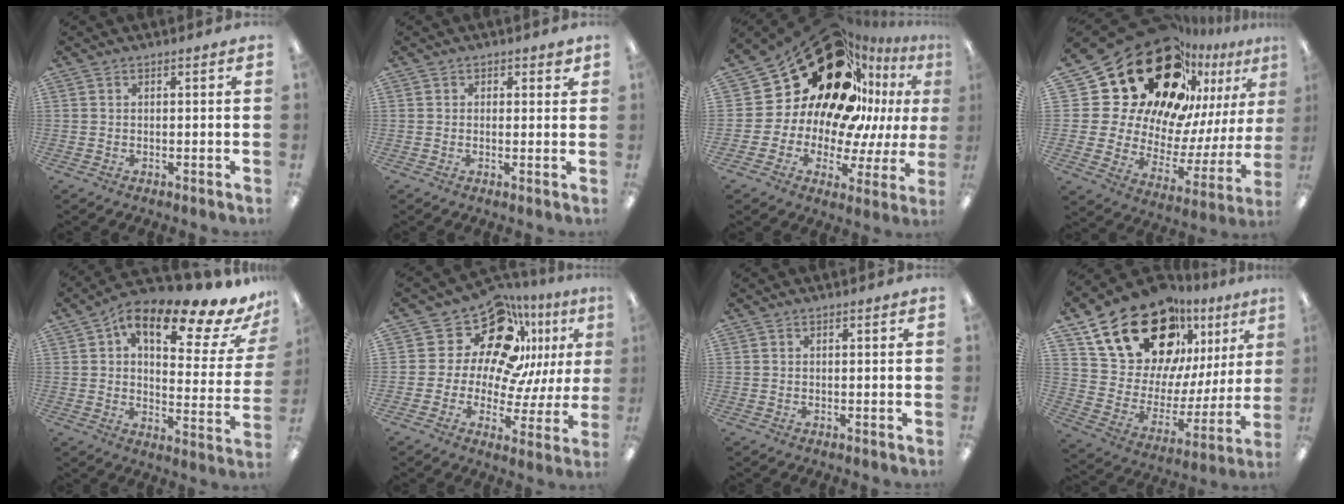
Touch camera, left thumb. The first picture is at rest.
{"total": 1.7, "force": [0.9, 1.3, 0.6], "torque": [0.005, -0.001, 0.012]}
{"total": 29.6, "force": [15.4, 18.9, 16.8], "torque": [-0.258, -0.120, 0.307]}
{"total": 32.8, "force": [20.4, 18.6, 17.7], "torque": [-0.271, -0.177, 0.402]}
{"total": 18.1, "force": [11.0, 7.0, 12.5], "torque": [-0.186, -0.064, 0.176]}
{"total": 20.0, "force": [11.2, 12.0, 11.5], "torque": [-0.196, -0.074, 0.198]}
{"total": 0.0}
{"total": 24.4, "force": [17.0, 12.9, 11.8], "torque": [-0.192, -0.102, 0.312]}